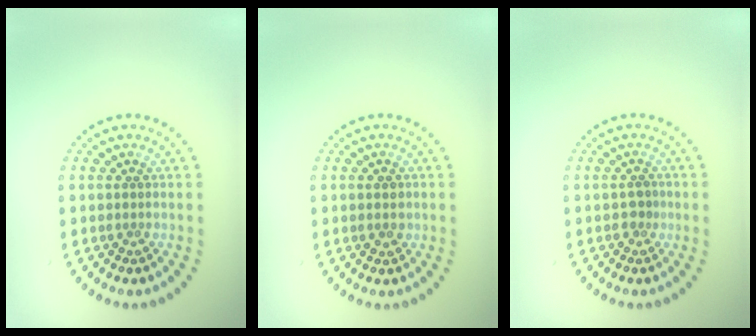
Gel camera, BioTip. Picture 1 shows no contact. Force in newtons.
{"total": 1.0, "press": 0.9, "slide": 0.2}
{"total": 1.2, "press": 1.1, "slide": 0.4}